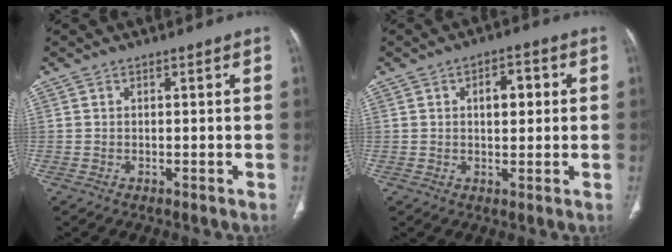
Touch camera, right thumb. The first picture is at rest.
{"total": 5.4, "force": [1.1, 3.0, 4.3], "torque": [-0.046, 0.008, 0.014]}